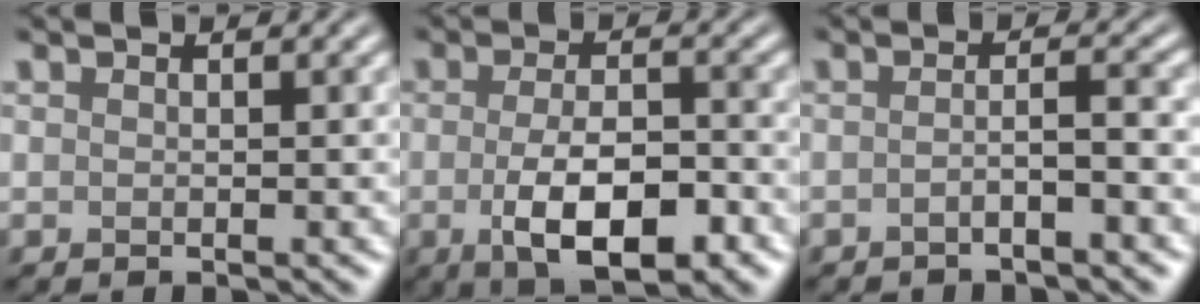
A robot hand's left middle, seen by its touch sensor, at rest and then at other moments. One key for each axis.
{"total": 6.8, "fx": -2.2, "fy": 2.7, "fz": 5.9, "tx": -0.106, "ty": -0.009, "tz": -0.034}
{"total": 2.2, "fx": -1.0, "fy": 0.5, "fz": 1.9, "tx": -0.026, "ty": 0.006, "tz": -0.027}